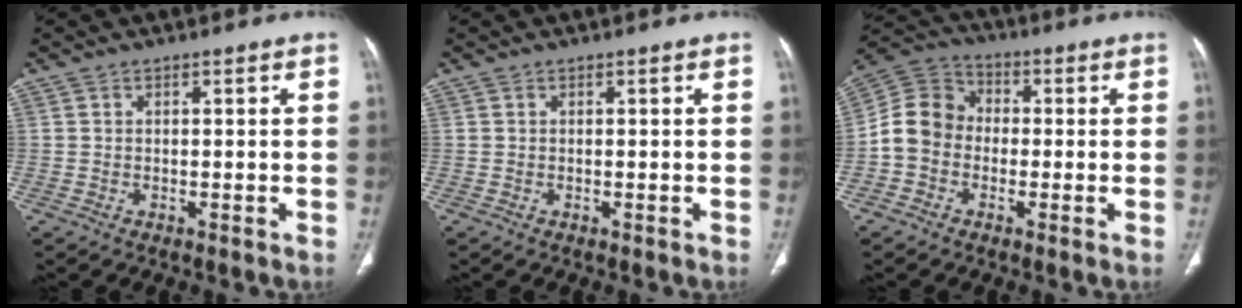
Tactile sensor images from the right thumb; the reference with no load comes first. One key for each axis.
{"total": 0.0}
{"total": 9.2, "fx": -1.5, "fy": 7.9, "fz": 4.5, "tx": -0.073, "ty": 0.037, "tz": -0.043}